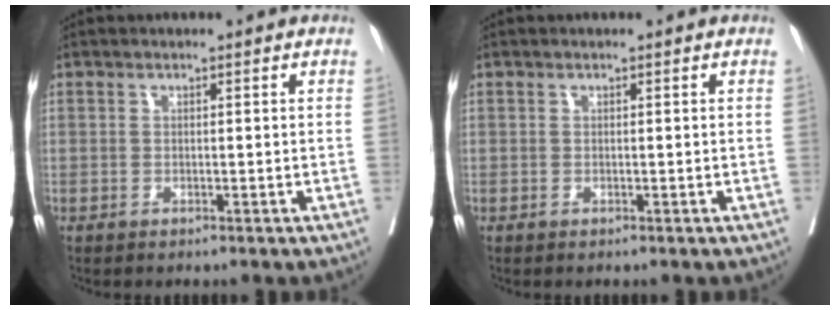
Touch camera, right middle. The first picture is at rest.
{"total": 0.0}